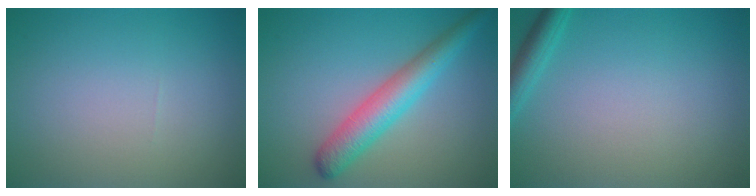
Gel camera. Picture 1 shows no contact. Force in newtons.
{"total": 4.7, "press": 4.7, "slide": 0.1}
{"total": 2.1, "press": 2.1, "slide": 0.1}